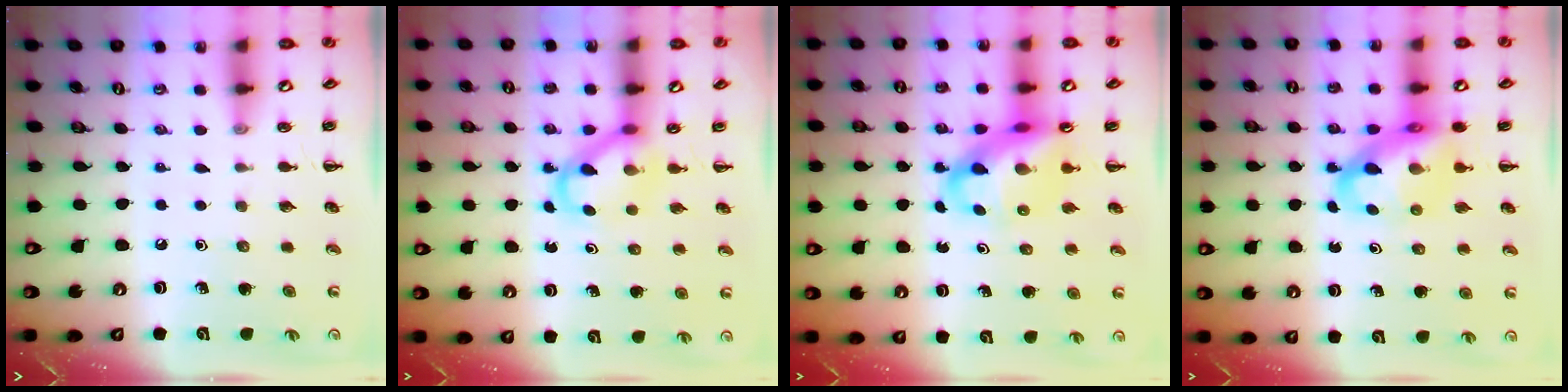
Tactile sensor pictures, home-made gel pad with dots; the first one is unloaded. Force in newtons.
{"total": 4.6, "press": 4.6, "slide": 0.6}
{"total": 11.1, "press": 10.7, "slide": 3.1}
{"total": 12.5, "press": 12.1, "slide": 3.0}